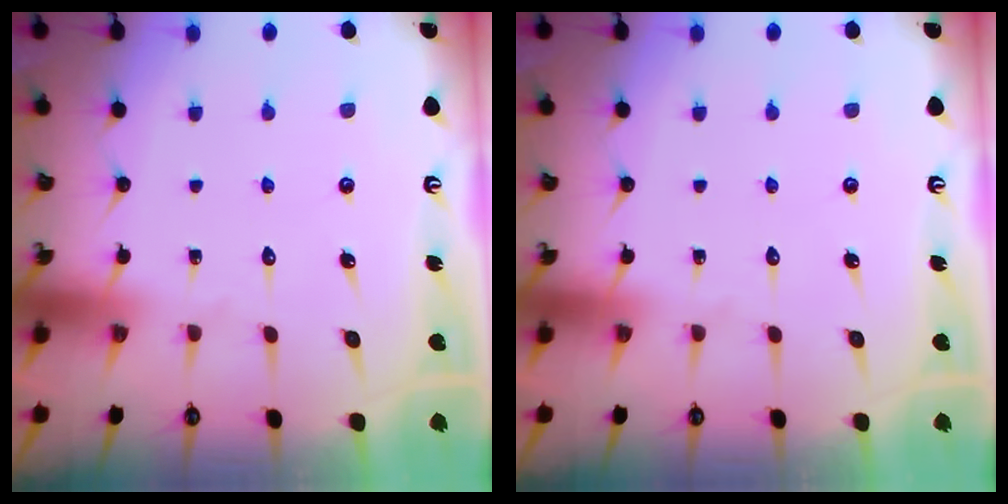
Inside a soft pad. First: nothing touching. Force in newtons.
{"total": 0.0}